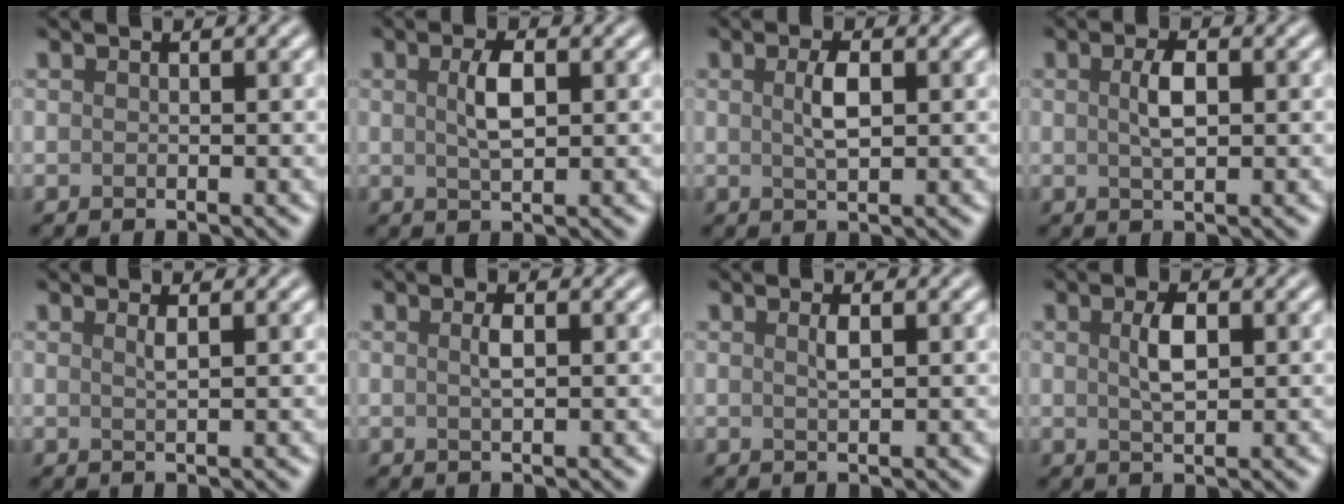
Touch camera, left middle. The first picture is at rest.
{"total": 2.7, "force": [0.6, 1.0, 2.4], "torque": [-0.052, 0.002, 0.012]}
{"total": 2.3, "force": [0.5, 0.8, 2.2], "torque": [-0.045, 0.002, 0.009]}
{"total": 2.3, "force": [0.4, 0.9, 2.1], "torque": [-0.045, 0.003, 0.007]}
{"total": 1.0, "force": [0.5, 0.2, 0.8], "torque": [-0.011, 0.001, 0.007]}
{"total": 1.2, "force": [0.3, 0.3, 1.2], "torque": [-0.023, 0.003, 0.005]}
{"total": 1.1, "force": [0.4, 0.2, 1.0], "torque": [-0.019, 0.001, 0.007]}
{"total": 2.6, "force": [0.6, 1.1, 2.3], "torque": [-0.049, 0.001, 0.013]}